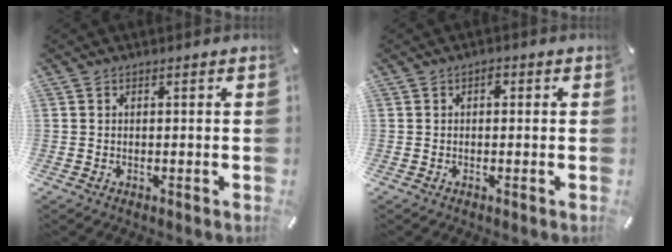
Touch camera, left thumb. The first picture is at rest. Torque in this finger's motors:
{"motor_torque": [-0.03, -0.05, -0.08, 0.03, 0.02]}